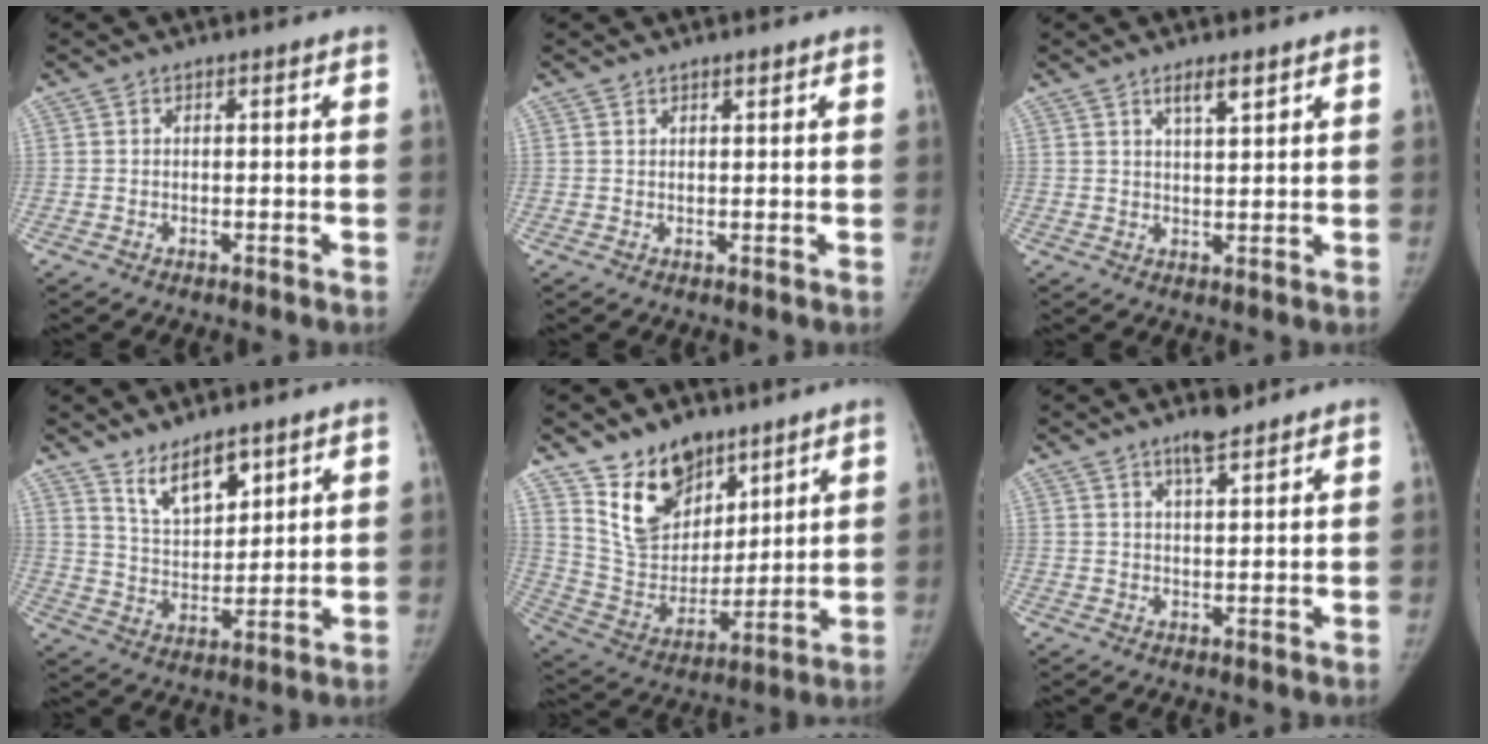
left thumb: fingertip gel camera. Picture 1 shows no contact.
{"total": 0.9, "force": [0.7, 0.3, 0.5], "torque": [-0.002, -0.004, 0.011]}
{"total": 3.7, "force": [2.4, 0.9, 2.6], "torque": [-0.040, -0.015, 0.042]}
{"total": 9.1, "force": [6.3, 3.9, 5.4], "torque": [-0.066, -0.048, 0.119]}
{"total": 15.2, "force": [10.2, 9.2, 6.5], "torque": [-0.069, -0.067, 0.203]}
{"total": 4.2, "force": [3.3, 1.0, 2.5], "torque": [-0.037, -0.021, 0.056]}